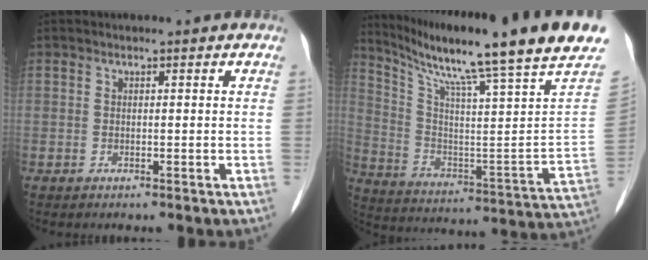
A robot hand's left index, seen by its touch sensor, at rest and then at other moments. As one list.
[{"total": 25.6, "force": [19.5, -0.8, 16.6], "torque": [-0.276, -0.050, 0.283]}]